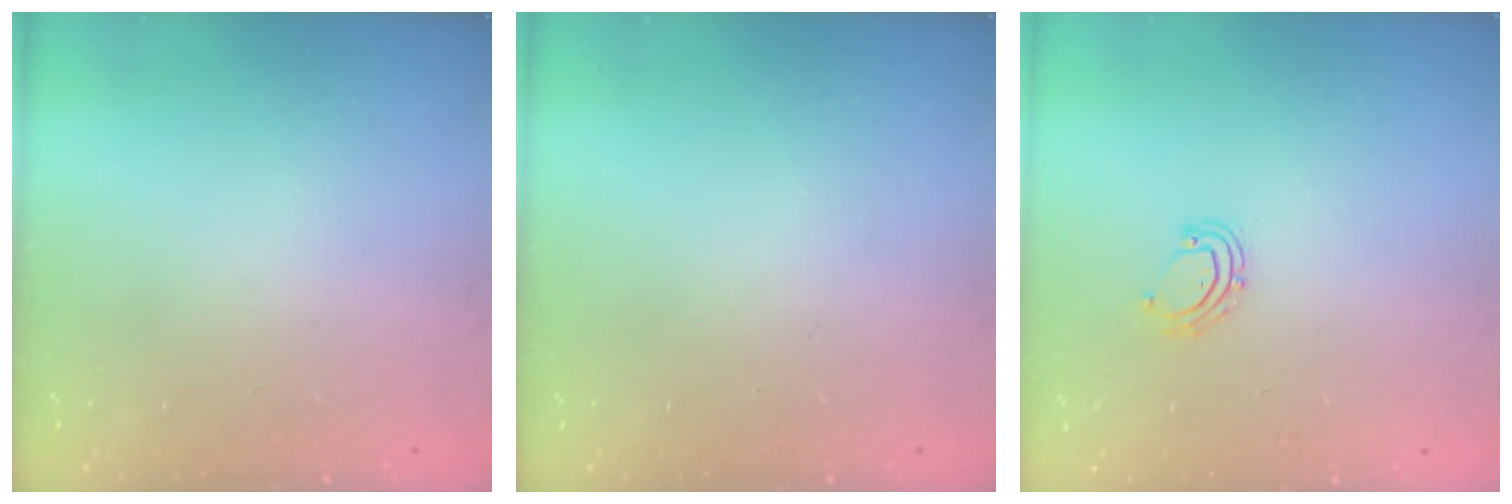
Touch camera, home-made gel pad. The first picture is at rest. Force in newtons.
{"total": 0.0}
{"total": 6.5, "press": 6.3, "slide": 1.6}